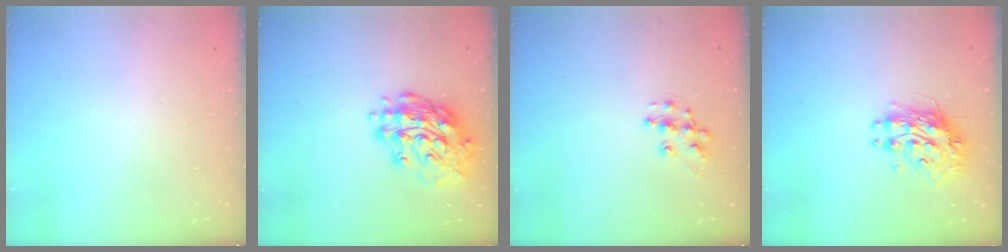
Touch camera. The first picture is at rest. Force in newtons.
{"total": 16.6, "press": 16.6, "slide": 1.6}
{"total": 9.8, "press": 9.8, "slide": 0.6}
{"total": 10.3, "press": 10.2, "slide": 1.0}